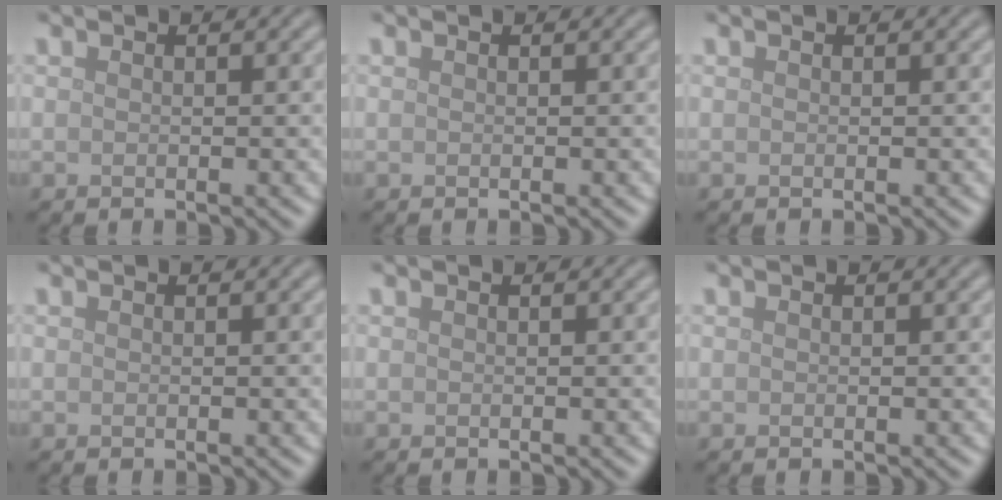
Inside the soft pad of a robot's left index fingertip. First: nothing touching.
{"total": 0.0}
{"total": 0.0}
{"total": 0.0}
{"total": 0.0}
{"total": 0.0}